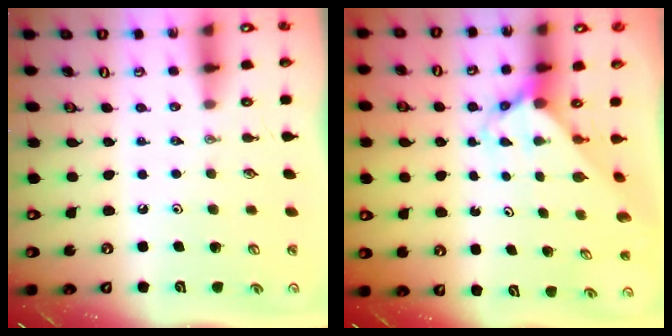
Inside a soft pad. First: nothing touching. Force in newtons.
{"total": 3.4, "press": 3.4, "slide": 0.3}